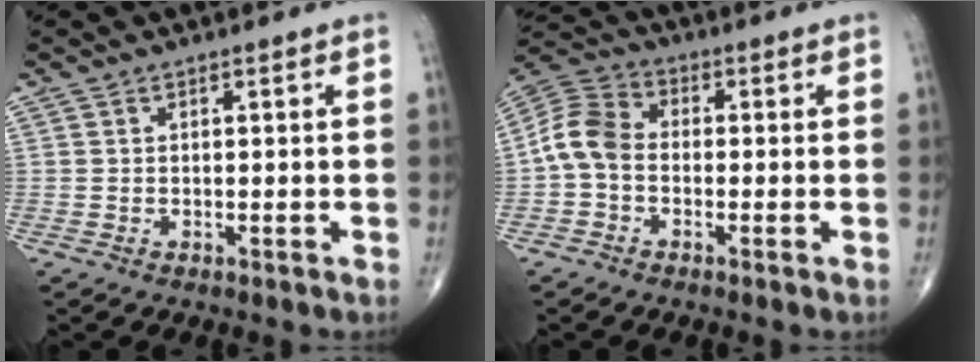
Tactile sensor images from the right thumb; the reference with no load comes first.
{"total": 7.7, "force": [-1.2, 5.5, 5.2], "torque": [-0.095, 0.024, -0.041]}